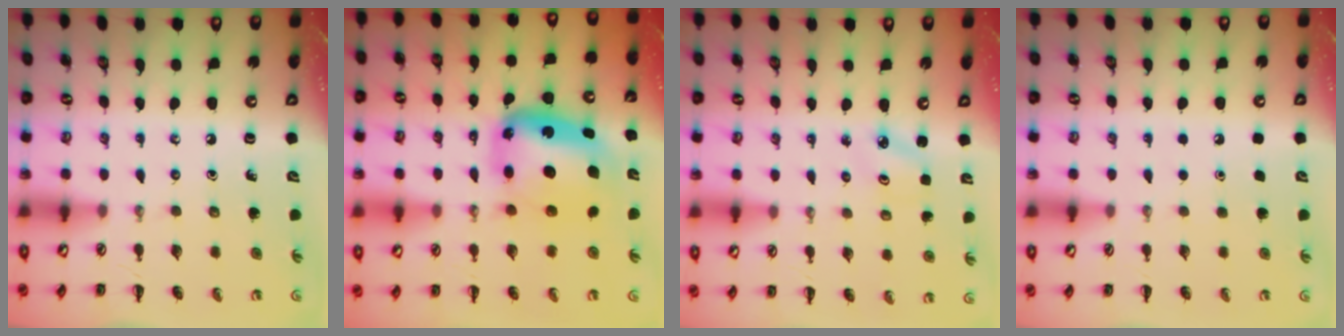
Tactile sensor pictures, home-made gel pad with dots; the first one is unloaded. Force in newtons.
{"total": 9.9, "press": 9.5, "slide": 2.7}
{"total": 2.4, "press": 2.3, "slide": 0.7}
{"total": 1.8, "press": 1.8, "slide": 0.1}